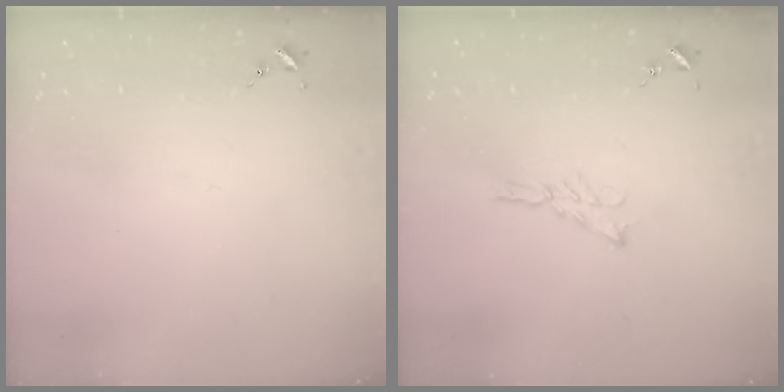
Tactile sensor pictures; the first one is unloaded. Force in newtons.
{"total": 5.8, "press": 5.7, "slide": 0.6}